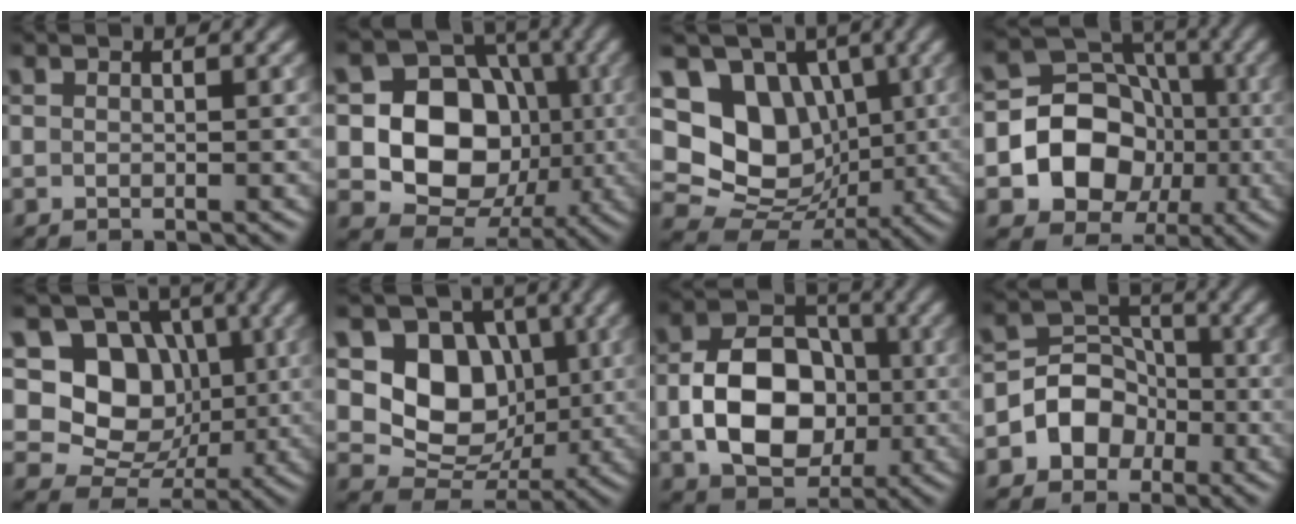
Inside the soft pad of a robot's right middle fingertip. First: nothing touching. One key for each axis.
{"total": 11.3, "fx": -1.2, "fy": 9.3, "fz": 6.4, "tx": -0.091, "ty": -0.003, "tz": -0.044}
{"total": 11.6, "fx": 2.0, "fy": 9.8, "fz": 6.0, "tx": -0.108, "ty": 0.029, "tz": 0.008}
{"total": 9.9, "fx": -1.9, "fy": 8.5, "fz": 4.6, "tx": -0.060, "ty": 0.001, "tz": -0.060}
{"total": 9.4, "fx": 1.7, "fy": 7.9, "fz": 4.8, "tx": -0.075, "ty": 0.003, "tz": 0.007}
{"total": 8.1, "fx": 1.3, "fy": 6.6, "fz": 4.5, "tx": -0.075, "ty": -0.012, "tz": 0.011}
{"total": 9.2, "fx": -1.4, "fy": 6.7, "fz": 6.2, "tx": -0.110, "ty": 0.003, "tz": -0.025}
{"total": 5.0, "fx": -2.0, "fy": 4.2, "fz": 1.8, "tx": 0.005, "ty": 0.011, "tz": -0.059}